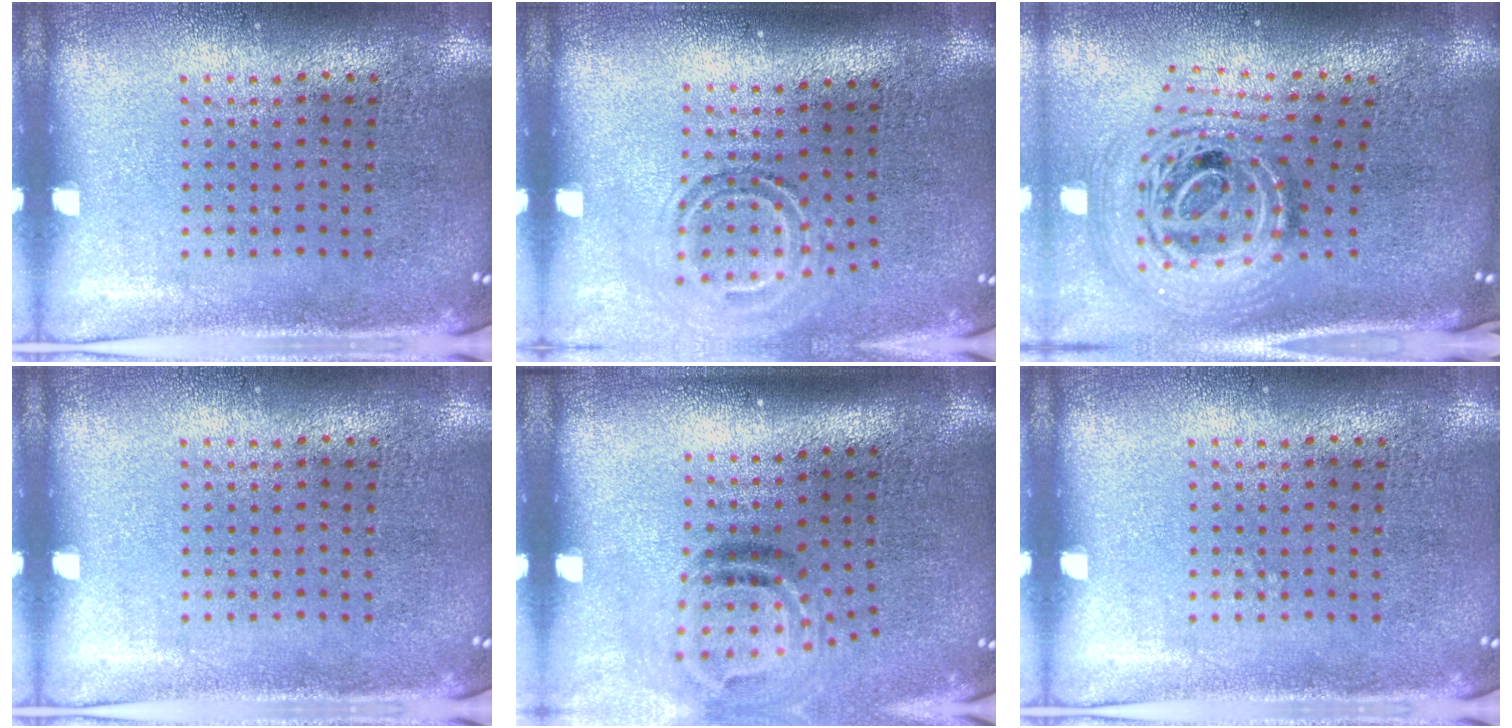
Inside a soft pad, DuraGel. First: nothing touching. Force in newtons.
{"total": 1.7, "press": 1.1, "slide": 1.2}
{"total": 2.5, "press": 1.8, "slide": 1.8}
{"total": 0.0}
{"total": 2.1, "press": 1.3, "slide": 1.7}
{"total": 0.0}